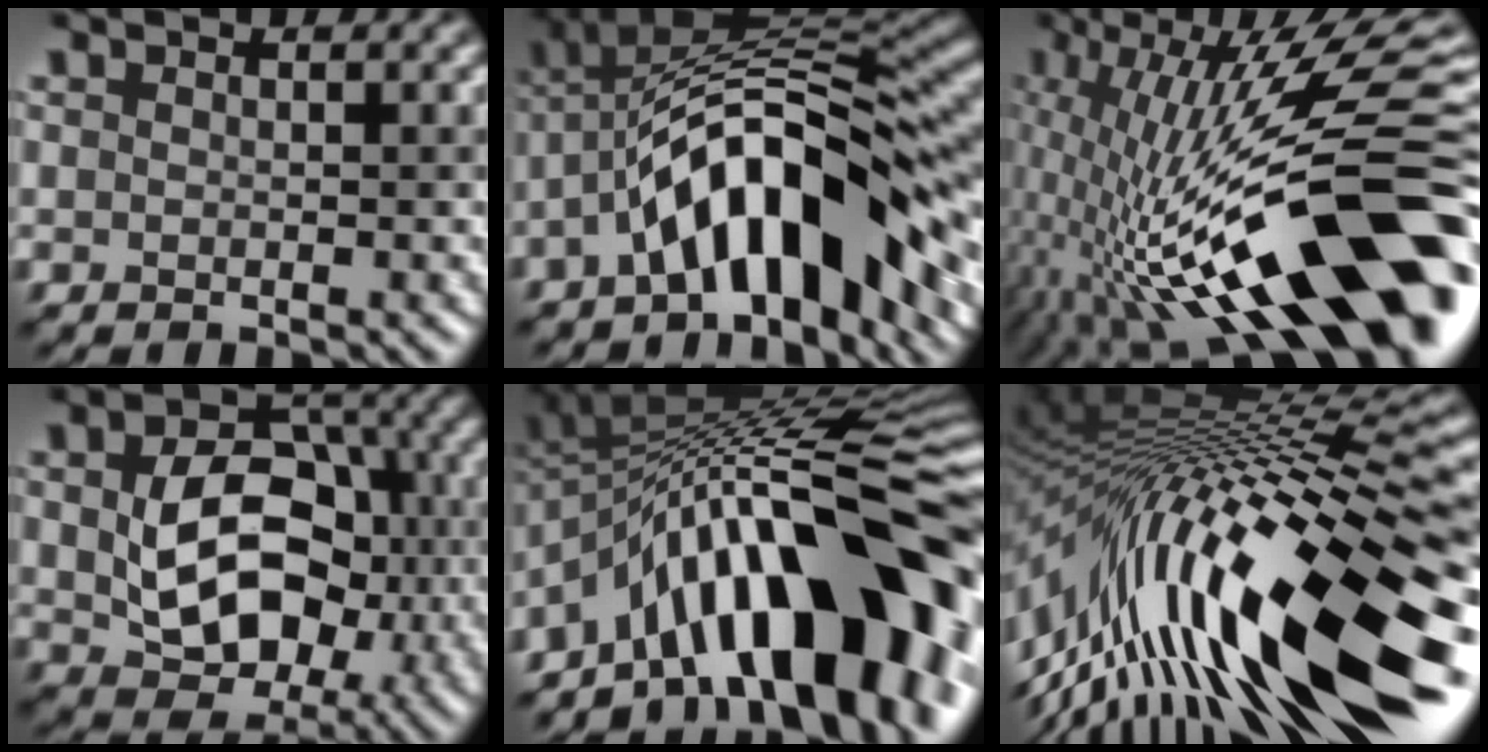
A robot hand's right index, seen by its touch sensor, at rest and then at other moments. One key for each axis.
{"total": 11.7, "fx": -3.5, "fy": 4.8, "fz": 10.1, "tx": -0.148, "ty": 0.019, "tz": -0.069}
{"total": 18.4, "fx": -3.5, "fy": 6.4, "fz": 16.9, "tx": -0.288, "ty": 0.043, "tz": -0.078}
{"total": 9.9, "fx": -0.2, "fy": 7.1, "fz": 6.9, "tx": -0.129, "ty": -0.008, "tz": 0.008}
{"total": 16.2, "fx": -6.5, "fy": 6.3, "fz": 13.4, "tx": -0.153, "ty": 0.049, "tz": -0.120}
{"total": 18.4, "fx": -3.3, "fy": 5.3, "fz": 17.3, "tx": -0.281, "ty": 0.011, "tz": -0.063}